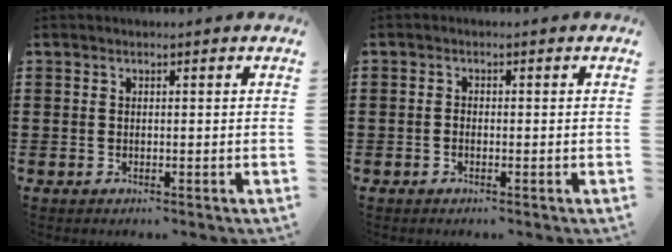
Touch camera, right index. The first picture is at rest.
{"total": 0.7, "force": [-0.5, 0.4, 0.4], "torque": [-0.010, -0.002, -0.009]}